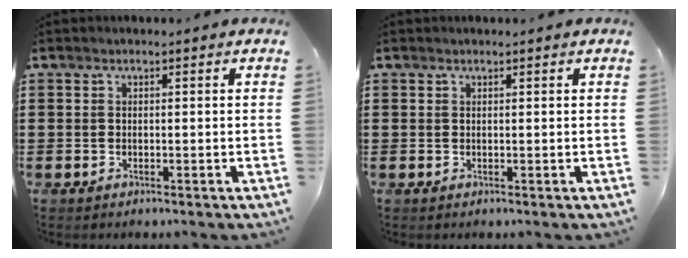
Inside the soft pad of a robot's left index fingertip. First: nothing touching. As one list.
[{"total": 0.0}]